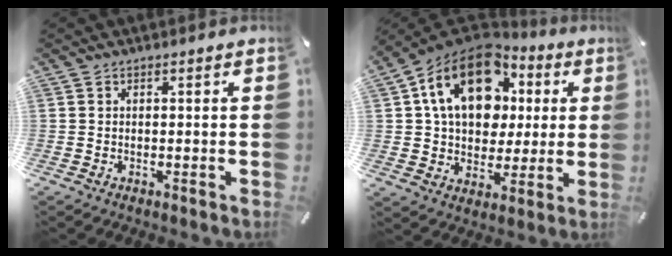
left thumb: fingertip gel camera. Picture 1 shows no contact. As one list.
[{"total": 19.4, "force": [5.9, 14.3, 11.7], "torque": [-0.218, -0.013, 0.104]}]